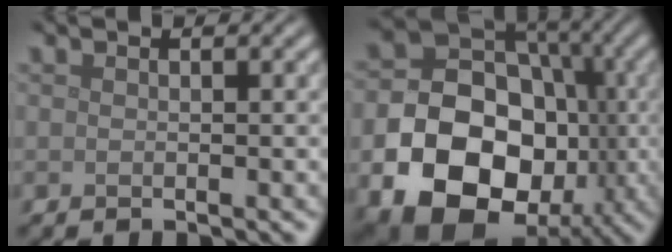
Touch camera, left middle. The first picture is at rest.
{"total": 18.5, "force": [-5.3, 15.0, 9.5], "torque": [-0.149, -0.048, -0.110]}